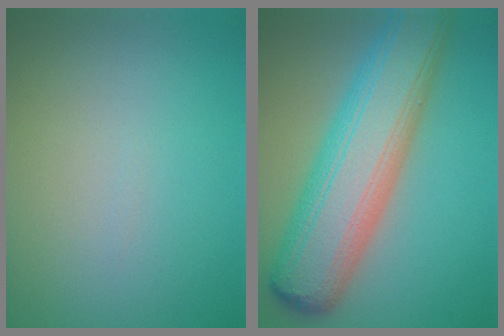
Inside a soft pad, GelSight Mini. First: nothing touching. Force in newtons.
{"total": 10.2, "press": 10.2, "slide": 0.3}